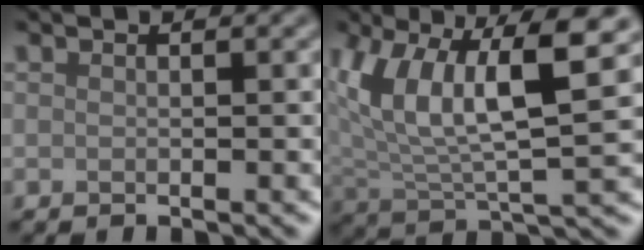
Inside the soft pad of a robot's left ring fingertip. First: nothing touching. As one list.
[{"total": 10.4, "force": [4.1, 4.0, 8.7], "torque": [-0.170, 0.007, 0.072]}]